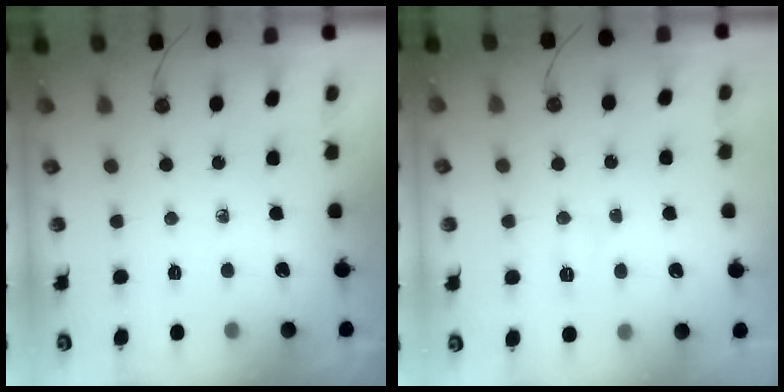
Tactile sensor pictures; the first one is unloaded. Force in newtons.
{"total": 4.4, "press": 4.4, "slide": 0.5}